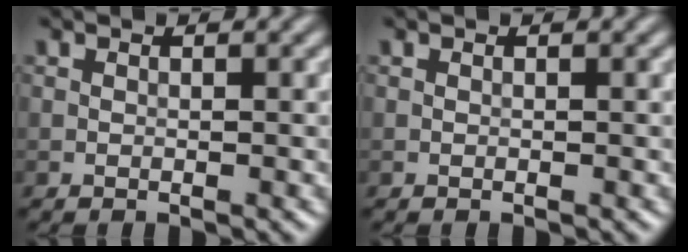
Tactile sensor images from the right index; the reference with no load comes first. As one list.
[{"total": 0.0}]